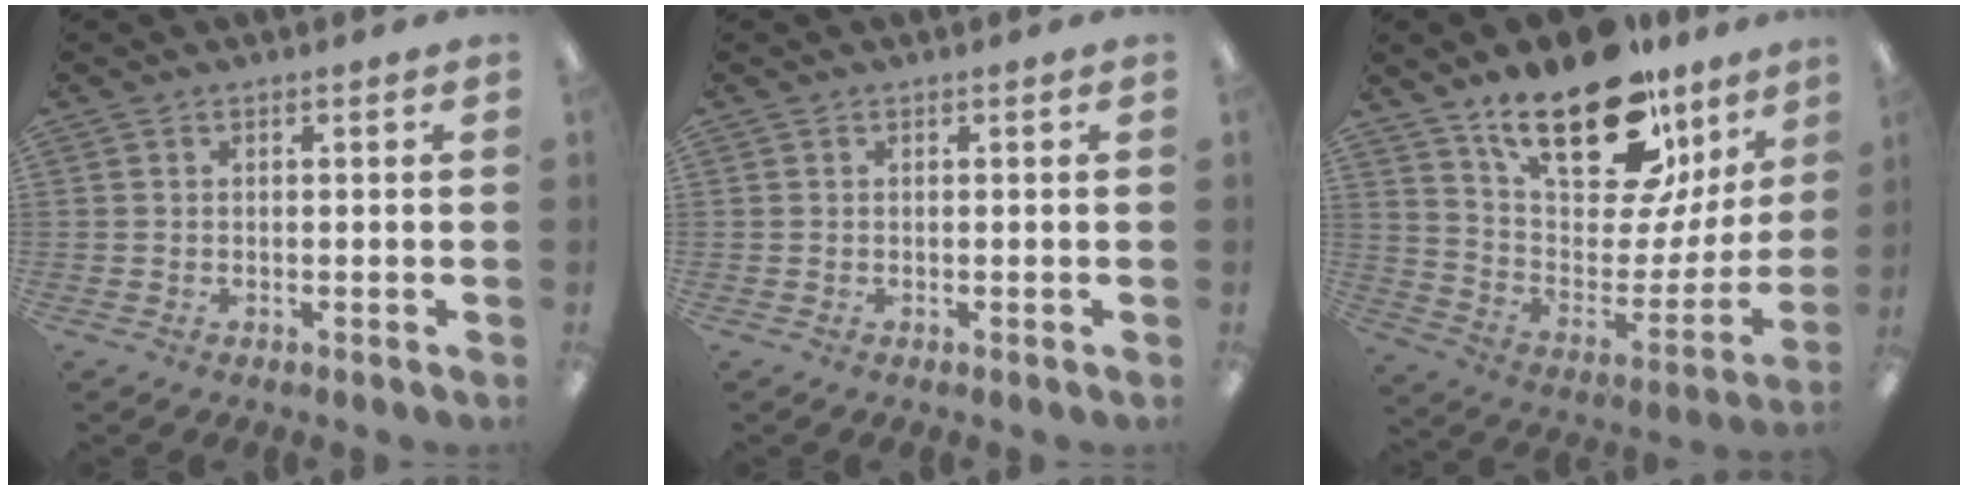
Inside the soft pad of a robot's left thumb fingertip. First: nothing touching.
{"total": 0.0}
{"total": 25.2, "force": [17.6, 10.6, 14.6], "torque": [-0.221, -0.118, 0.306]}